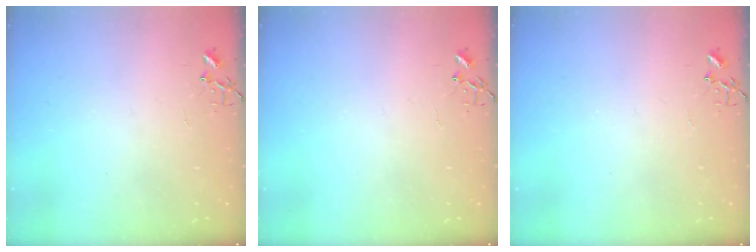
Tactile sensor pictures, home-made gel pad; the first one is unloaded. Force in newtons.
{"total": 0.0}
{"total": 0.0}